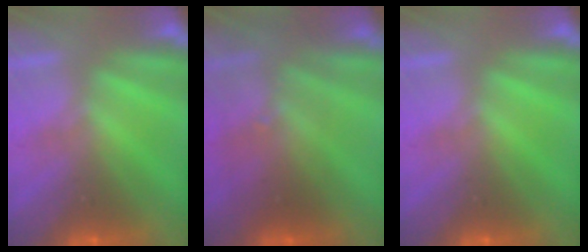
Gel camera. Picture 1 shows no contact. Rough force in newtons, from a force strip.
{"total": 2.9}
{"total": 0.0}